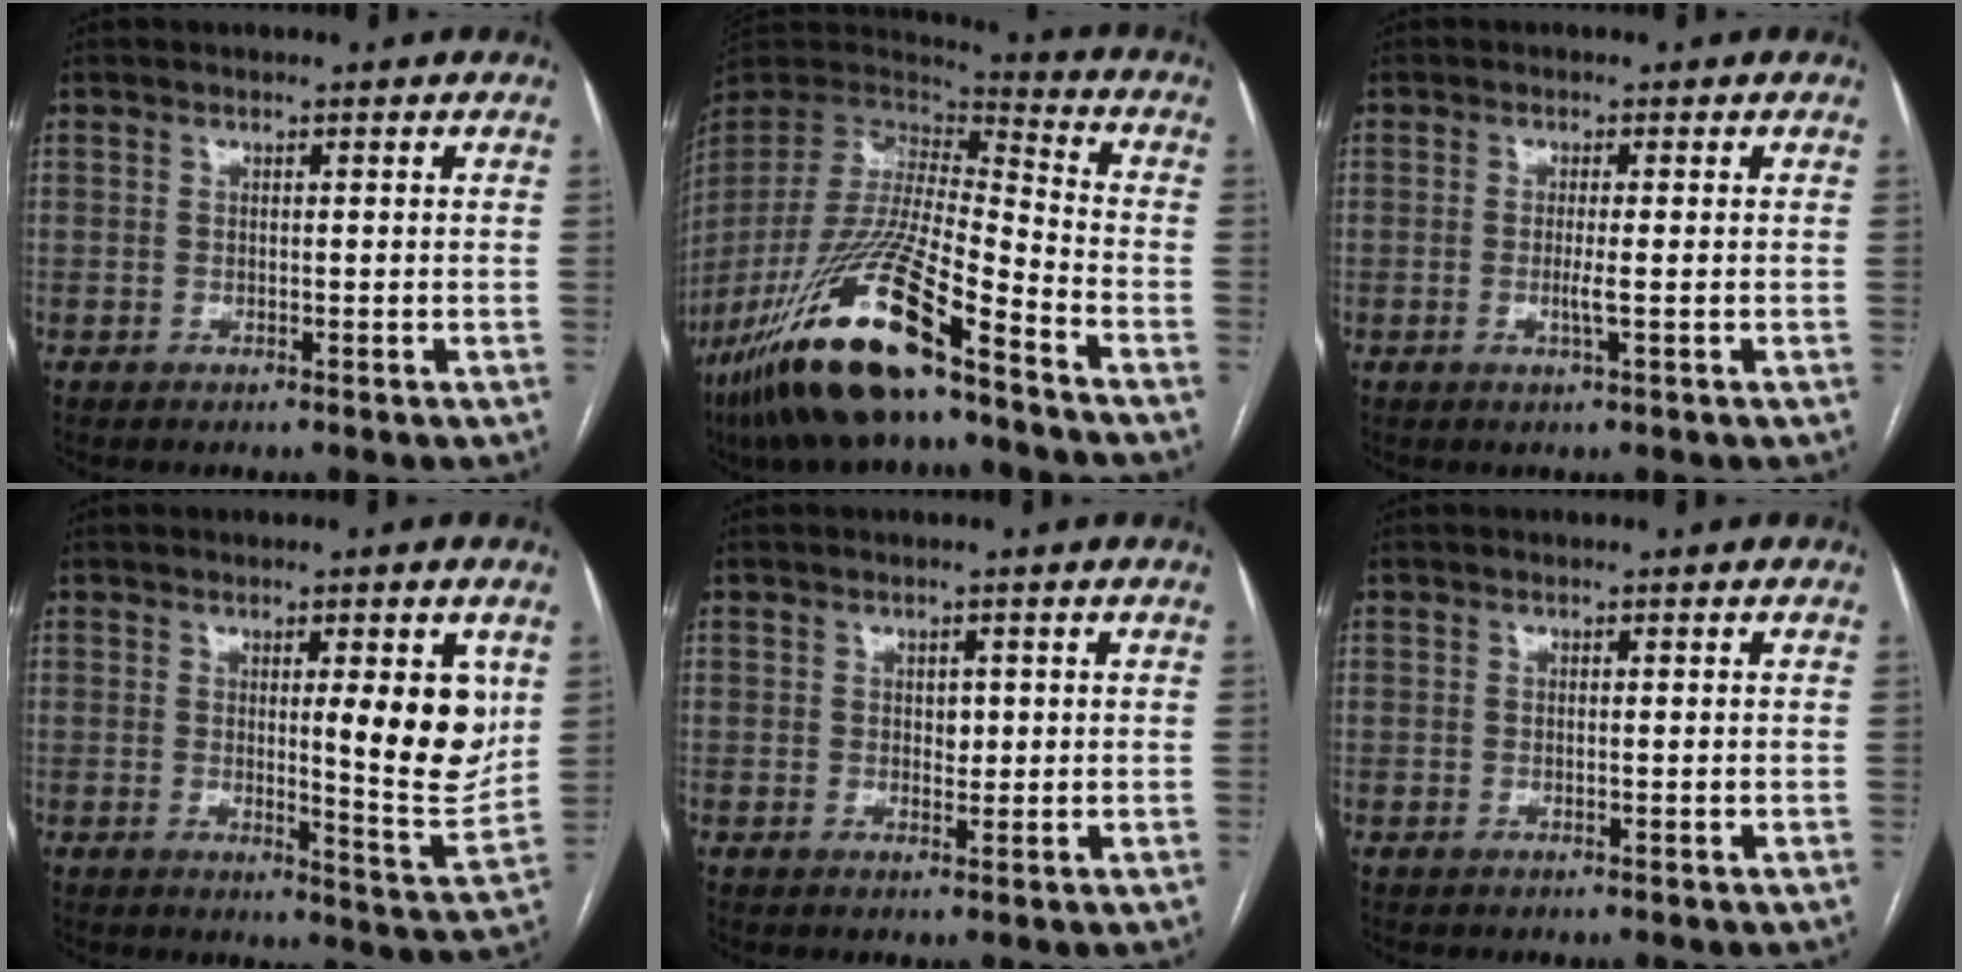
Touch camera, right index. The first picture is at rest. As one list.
[{"total": 22.5, "force": [-14.6, 3.7, 16.7], "torque": [-0.346, -0.053, -0.275]}, {"total": 2.0, "force": [-0.4, -0.3, 1.9], "torque": [-0.039, -0.004, -0.009]}, {"total": 10.0, "force": [2.6, 1.5, 9.6], "torque": [-0.116, -0.024, 0.035]}, {"total": 1.5, "force": [0.3, 1.0, 1.0], "torque": [-0.010, 0.000, 0.004]}, {"total": 0.0}]